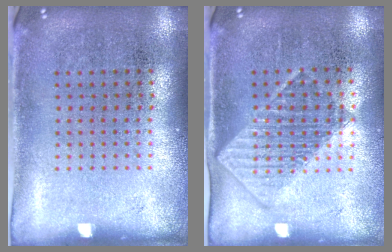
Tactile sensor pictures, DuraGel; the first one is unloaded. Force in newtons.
{"total": 1.4, "press": 1.3, "slide": 0.6}